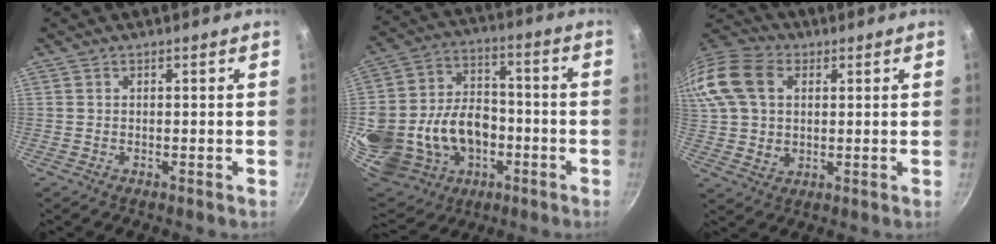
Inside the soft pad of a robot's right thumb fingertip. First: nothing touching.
{"total": 27.1, "force": [-5.0, 20.7, 16.9], "torque": [-0.348, 0.046, -0.059]}
{"total": 20.2, "force": [5.5, 14.8, 12.5], "torque": [-0.286, 0.018, 0.094]}